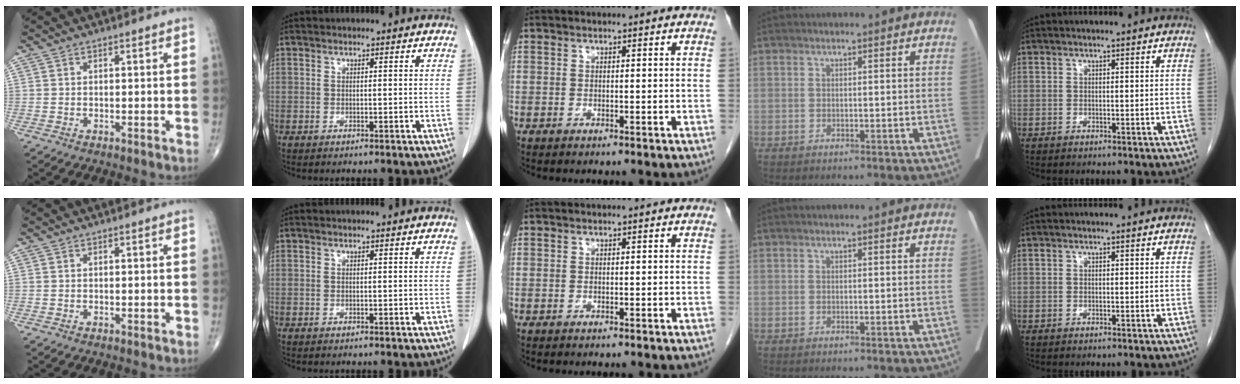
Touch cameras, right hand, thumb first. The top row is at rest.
{}